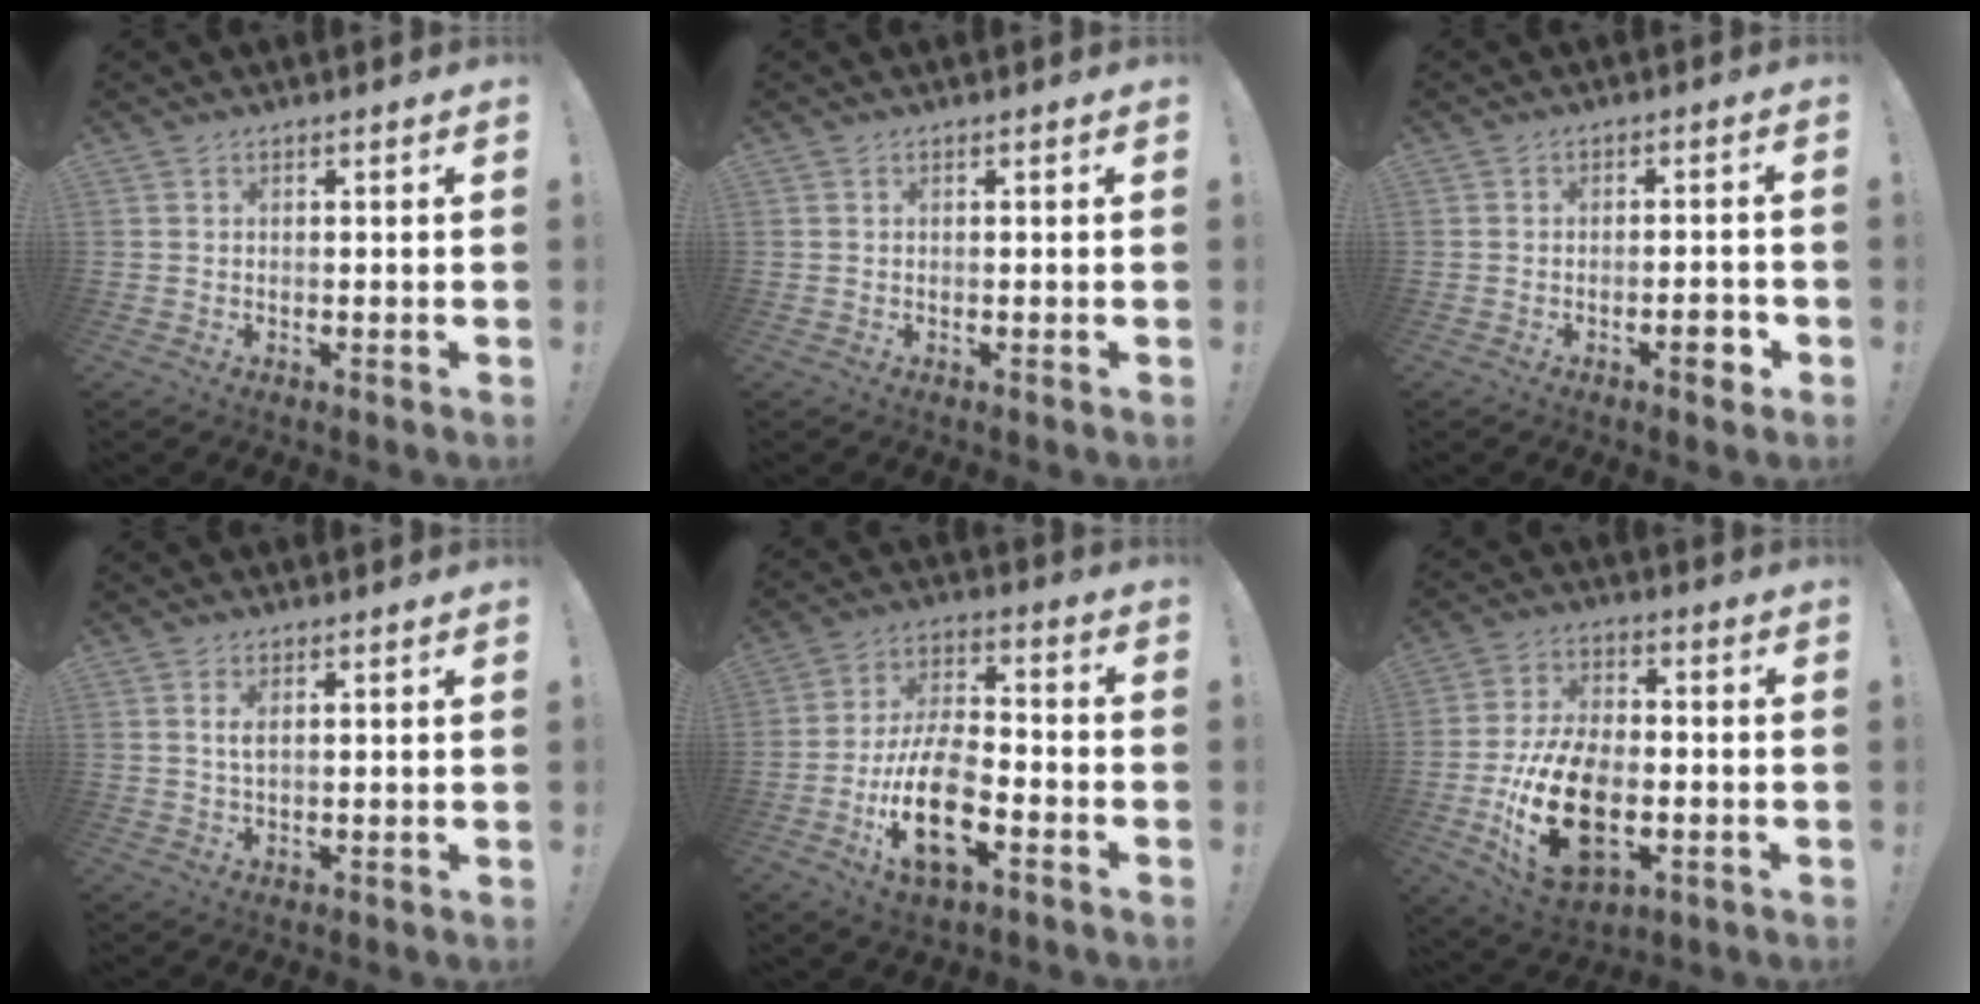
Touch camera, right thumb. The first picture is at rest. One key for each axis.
{"total": 0.0}
{"total": 5.0, "fx": -2.4, "fy": 1.6, "fz": 4.1, "tx": -0.053, "ty": 0.007, "tz": -0.039}
{"total": 2.6, "fx": 1.0, "fy": 0.9, "fz": 2.2, "tx": -0.035, "ty": -0.003, "tz": 0.014}
{"total": 17.8, "fx": -6.8, "fy": 8.7, "fz": 13.9, "tx": -0.278, "ty": 0.032, "tz": -0.112}
{"total": 21.1, "fx": -5.8, "fy": 13.1, "fz": 15.5, "tx": -0.284, "ty": 0.029, "tz": -0.091}